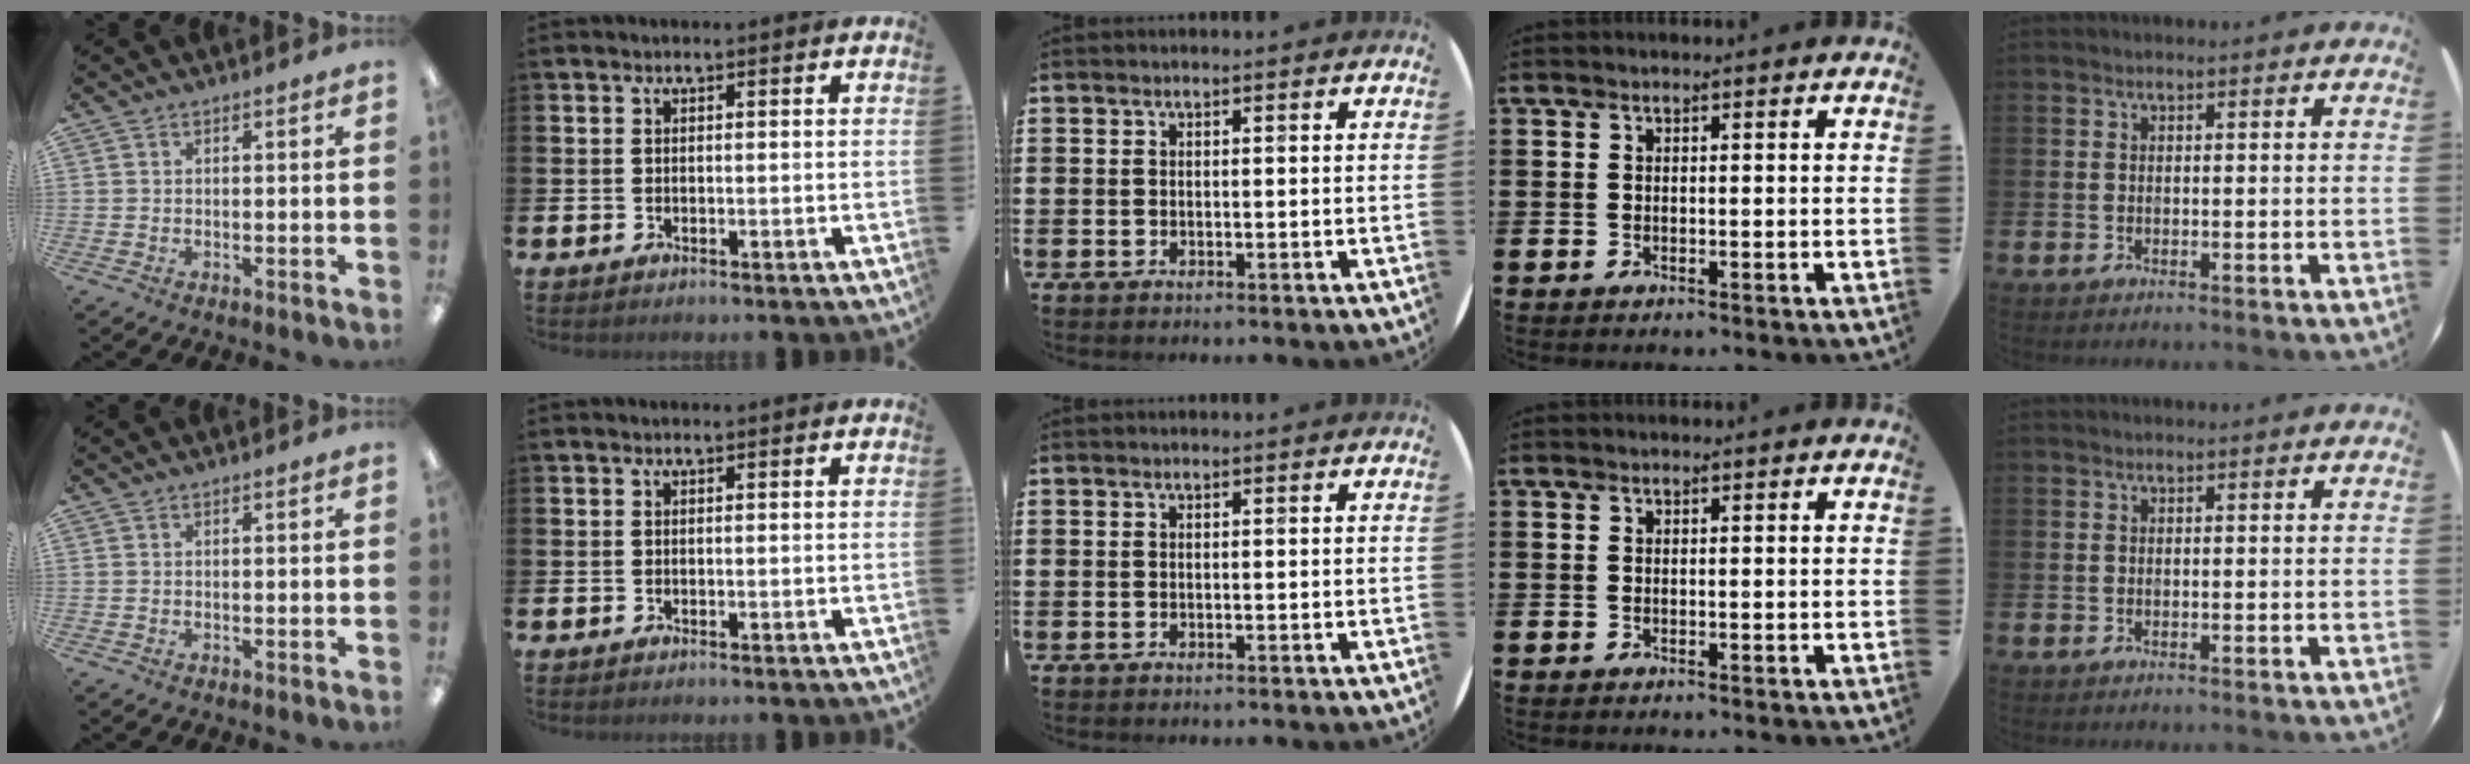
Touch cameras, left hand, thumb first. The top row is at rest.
{}